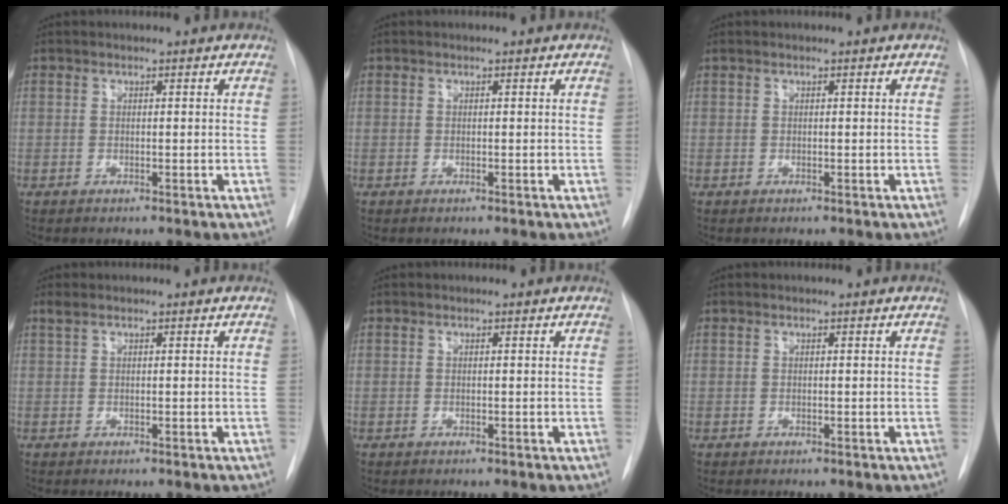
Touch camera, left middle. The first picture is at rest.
{"total": 0.0}
{"total": 0.0}
{"total": 0.9, "force": [0.7, 0.1, 0.7], "torque": [-0.021, 0.017, 0.017]}
{"total": 0.0}
{"total": 0.0}